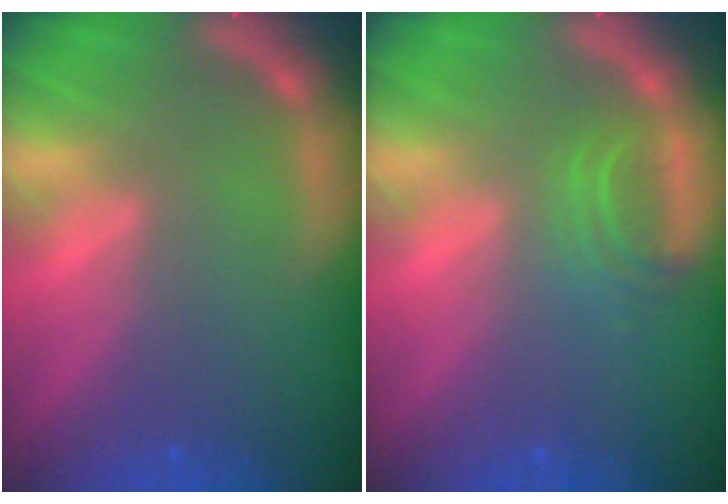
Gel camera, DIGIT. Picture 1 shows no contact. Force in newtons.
{"total": 2.5}